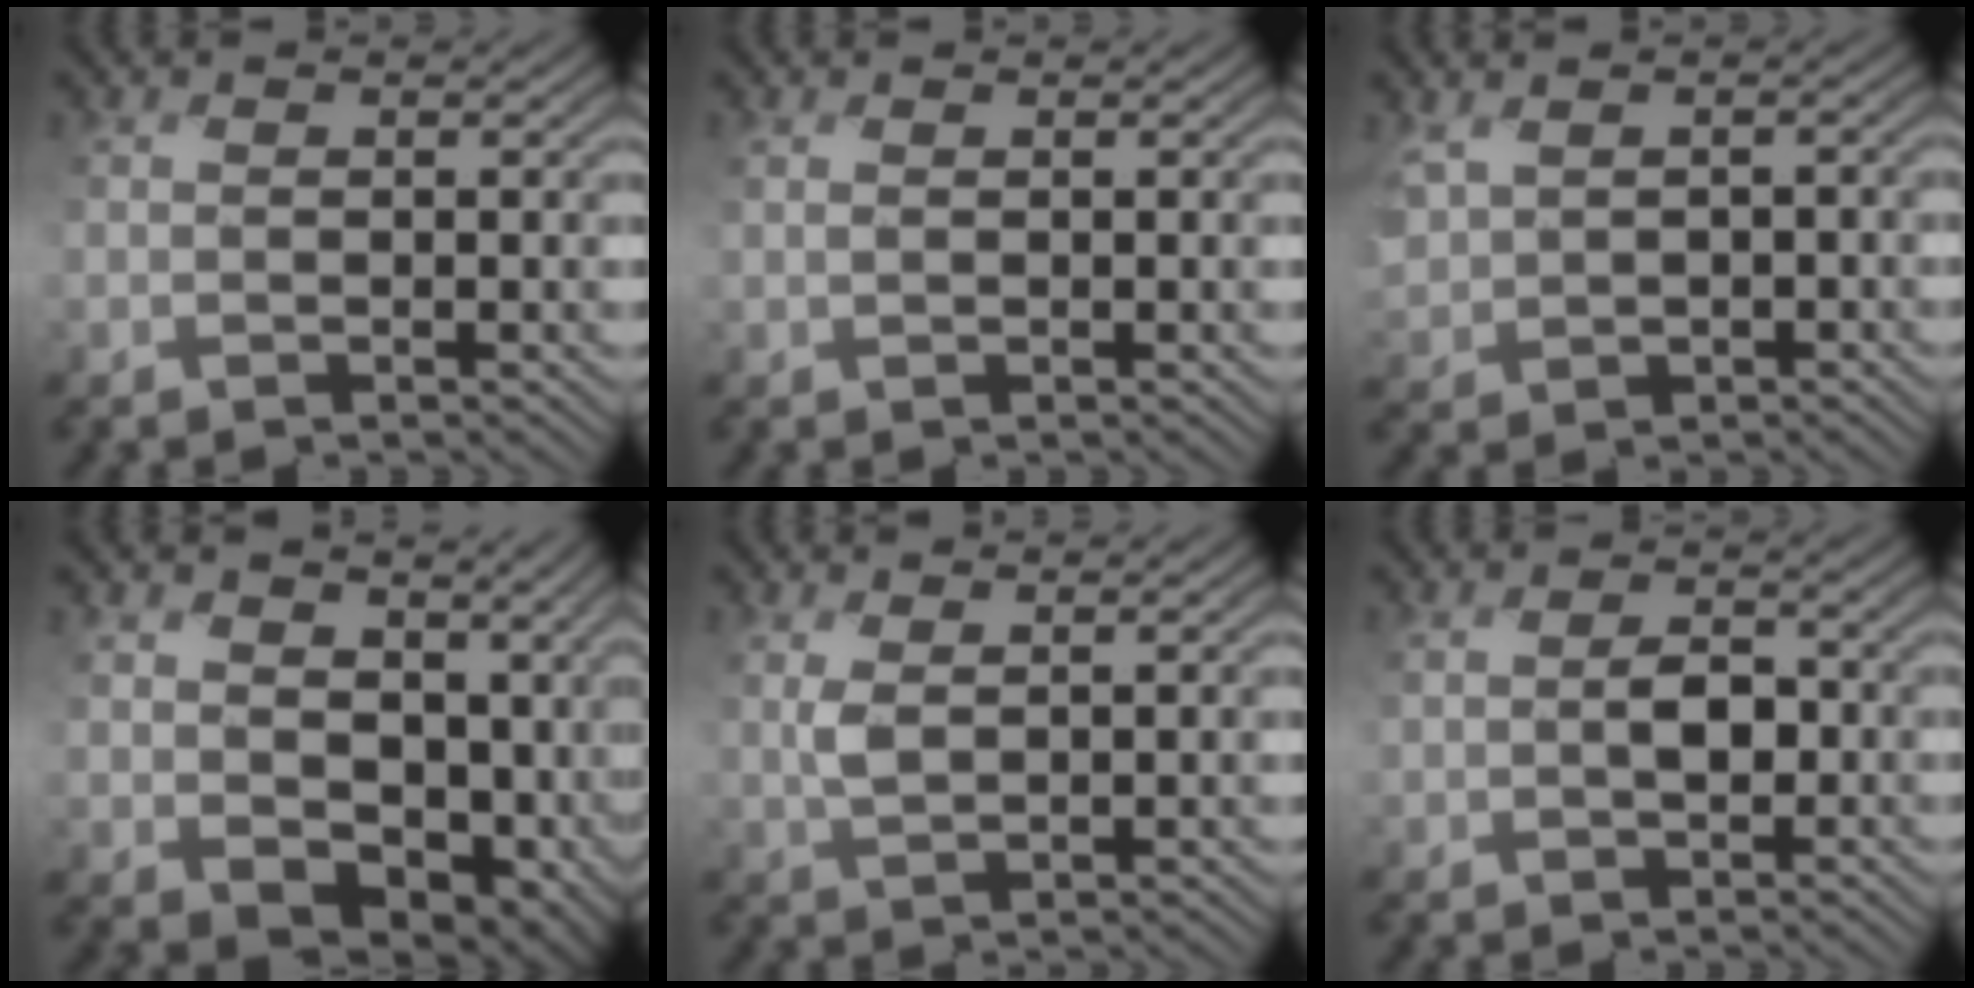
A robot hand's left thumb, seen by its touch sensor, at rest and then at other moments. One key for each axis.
{"total": 0.5, "fx": 0.3, "fy": 0.1, "fz": 0.4, "tx": -0.012, "ty": 0.002, "tz": 0.007}
{"total": 4.4, "fx": 0.5, "fy": 3.2, "fz": 2.9, "tx": -0.083, "ty": -0.008, "tz": 0.017}
{"total": 12.7, "fx": 1.1, "fy": 9.2, "fz": 8.8, "tx": -0.179, "ty": -0.046, "tz": 0.043}
{"total": 2.4, "fx": 1.2, "fy": 0.8, "fz": 1.9, "tx": -0.051, "ty": 0.000, "tz": 0.026}
{"total": 2.5, "fx": 0.0, "fy": 1.6, "fz": 2.0, "tx": -0.046, "ty": -0.001, "tz": 0.000}